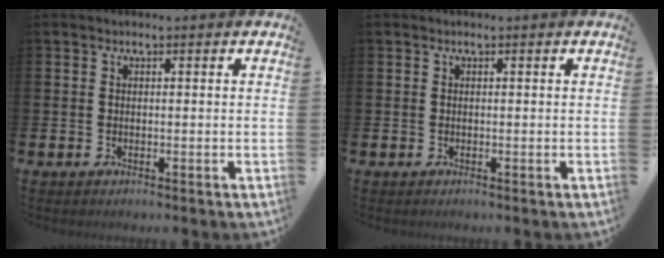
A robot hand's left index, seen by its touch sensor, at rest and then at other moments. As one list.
[{"total": 0.0}]